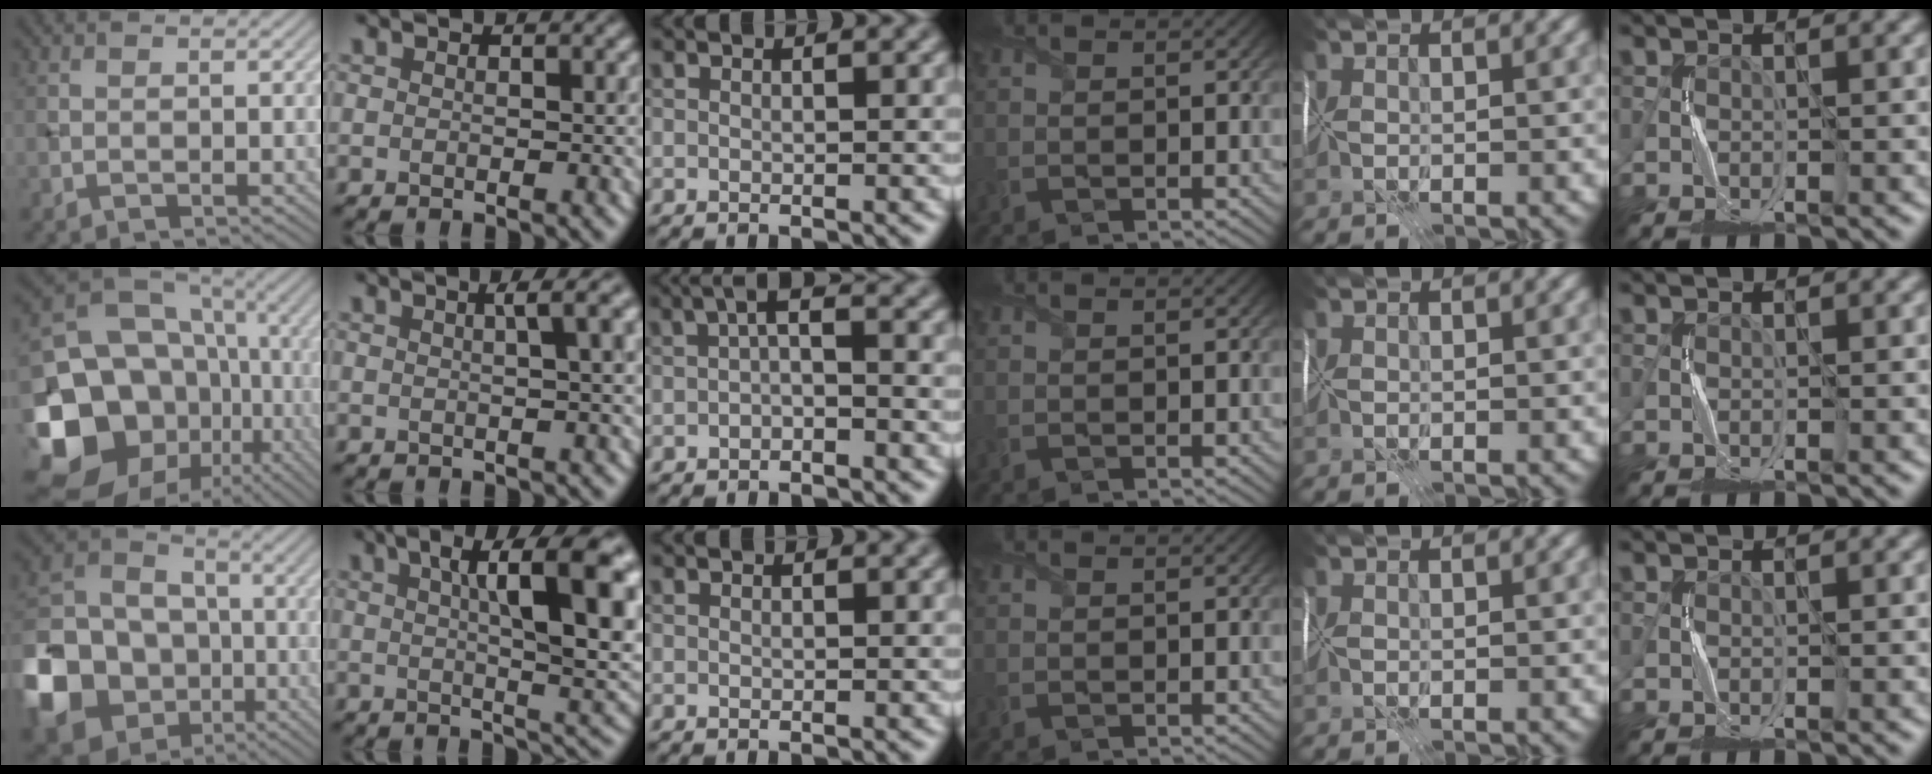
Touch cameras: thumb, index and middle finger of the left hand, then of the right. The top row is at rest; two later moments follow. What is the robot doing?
{"motion": "fold", "object": "wrapping paper"}